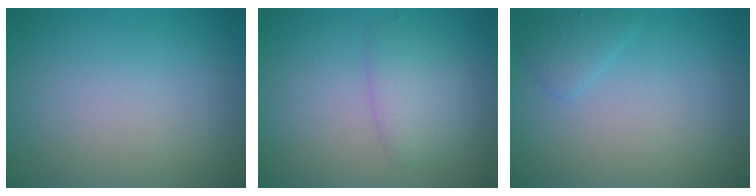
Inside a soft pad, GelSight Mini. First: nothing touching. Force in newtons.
{"total": 2.6, "press": 2.6, "slide": 0.1}
{"total": 1.3, "press": 1.3, "slide": 0.1}